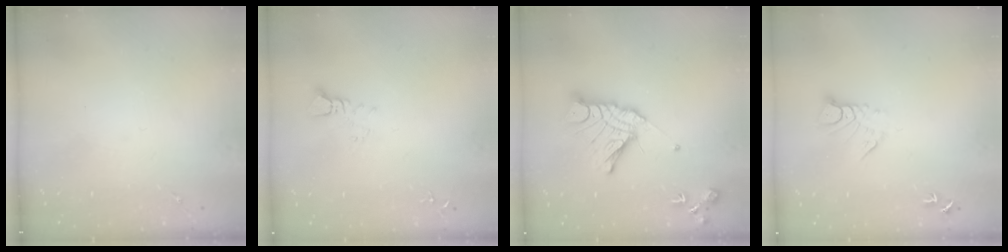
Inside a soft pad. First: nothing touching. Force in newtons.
{"total": 3.3, "press": 3.3, "slide": 0.2}
{"total": 15.8, "press": 15.7, "slide": 1.4}
{"total": 6.6, "press": 6.6, "slide": 0.7}